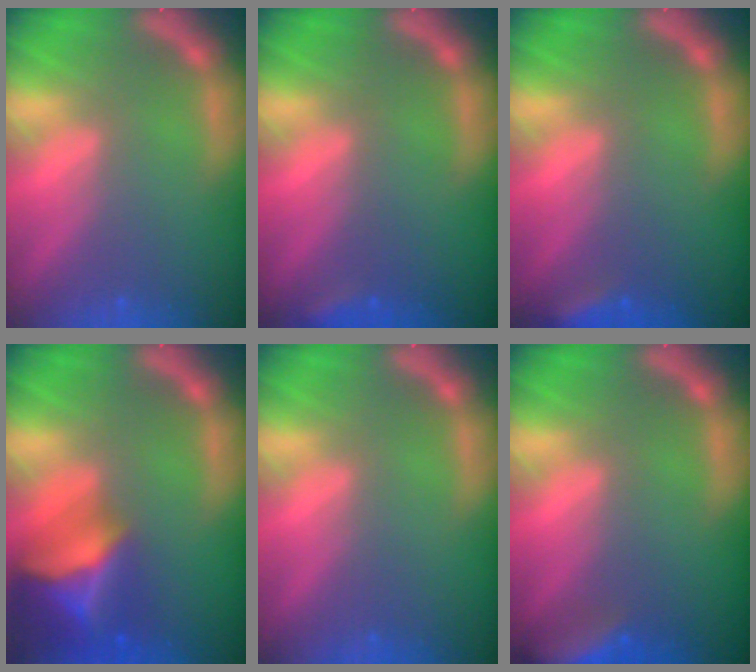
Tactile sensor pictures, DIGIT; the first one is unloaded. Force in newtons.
{"total": 1.4}
{"total": 2.4}
{"total": 9.4}
{"total": 0.0}
{"total": 6.5}